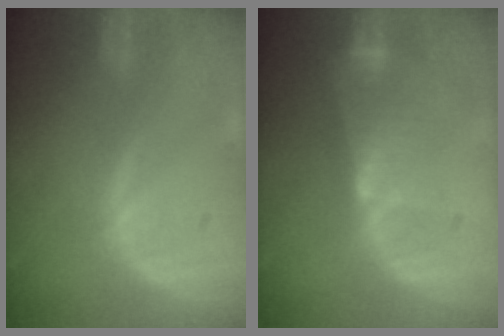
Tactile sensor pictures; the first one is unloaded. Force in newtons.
{"total": 6.3, "press": 5.6, "slide": 3.0}